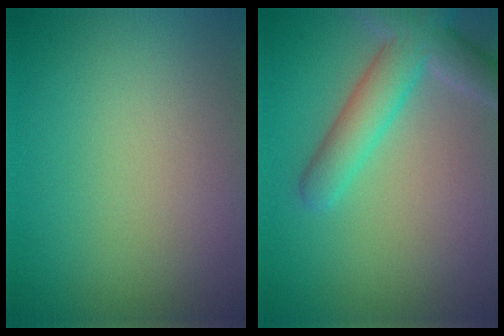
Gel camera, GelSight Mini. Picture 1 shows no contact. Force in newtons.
{"total": 5.3, "press": 5.3, "slide": 0.4}